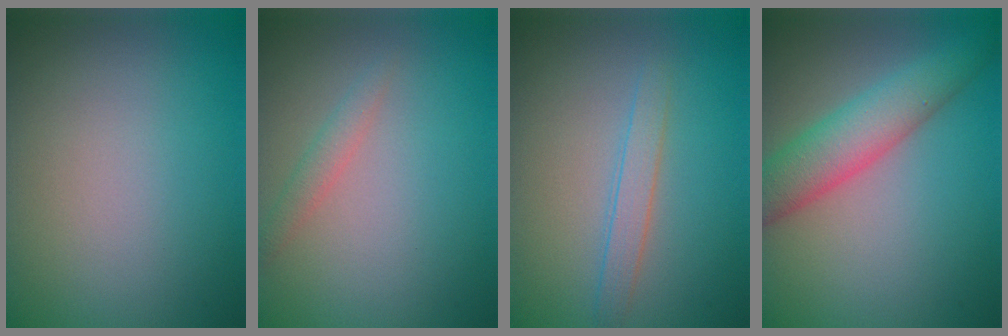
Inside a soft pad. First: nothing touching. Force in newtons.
{"total": 1.3, "press": 1.3, "slide": 0.1}
{"total": 1.7, "press": 1.7, "slide": 0.1}
{"total": 5.0, "press": 5.0, "slide": 0.2}